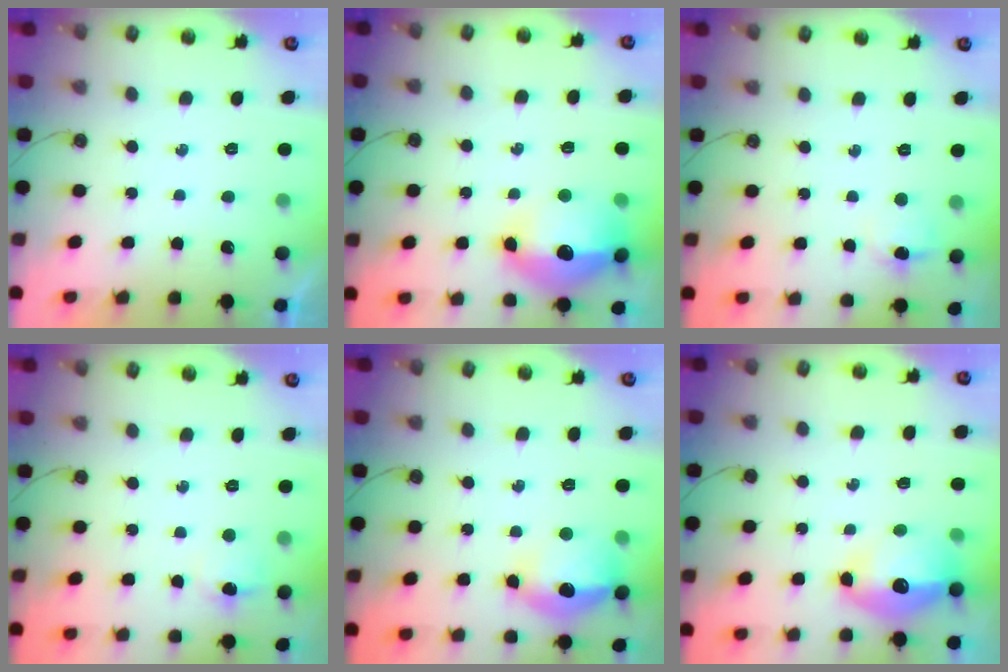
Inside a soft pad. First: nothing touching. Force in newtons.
{"total": 17.0, "press": 16.9, "slide": 1.6}
{"total": 6.7, "press": 6.7, "slide": 0.7}
{"total": 5.8, "press": 5.7, "slide": 0.7}
{"total": 15.2, "press": 15.2, "slide": 1.3}
{"total": 13.7, "press": 13.6, "slide": 1.2}